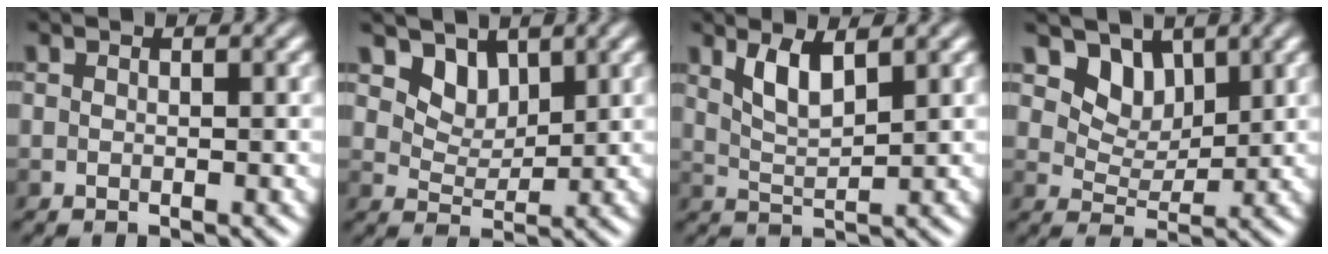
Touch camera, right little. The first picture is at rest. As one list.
[{"total": 2.9, "force": [1.9, 1.9, 1.2], "torque": [-0.029, -0.021, 0.043]}, {"total": 2.8, "force": [1.6, 0.8, 2.2], "torque": [-0.048, -0.007, 0.035]}, {"total": 3.9, "force": [2.4, 2.6, 1.7], "torque": [-0.034, -0.024, 0.054]}]